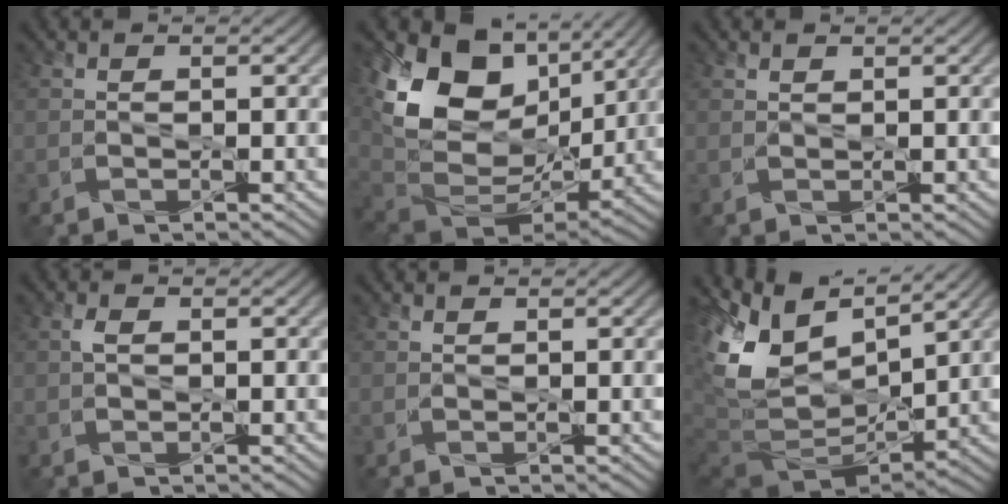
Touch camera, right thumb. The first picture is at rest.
{"total": 17.9, "force": [5.0, 11.7, 12.6], "torque": [-0.251, -0.015, 0.129]}
{"total": 1.1, "force": [0.9, 0.4, 0.6], "torque": [-0.012, 0.003, 0.020]}
{"total": 1.5, "force": [0.2, 0.7, 1.4], "torque": [-0.025, 0.004, 0.006]}
{"total": 0.8, "force": [0.7, 0.3, 0.3], "torque": [-0.005, 0.002, 0.015]}
{"total": 13.7, "force": [4.0, 8.0, 10.4], "torque": [-0.219, 0.004, 0.090]}